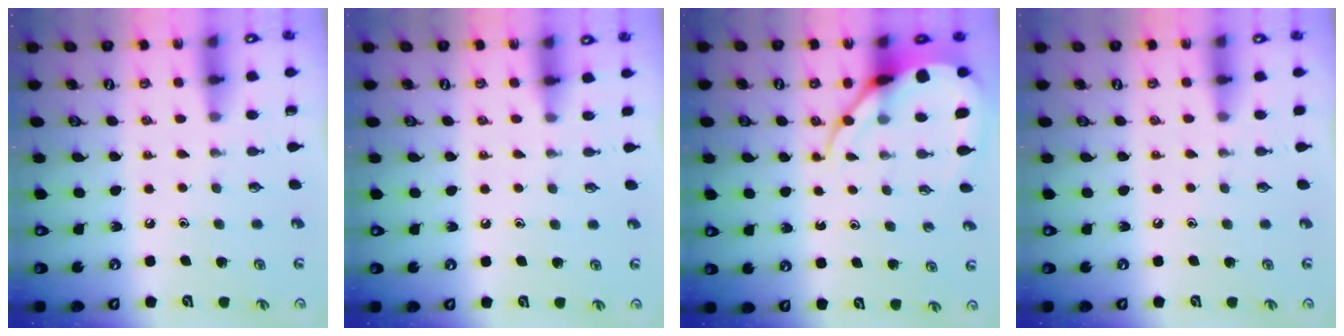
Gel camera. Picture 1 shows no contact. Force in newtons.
{"total": 3.0, "press": 2.9, "slide": 0.5}
{"total": 9.0, "press": 8.9, "slide": 0.9}
{"total": 2.8, "press": 2.7, "slide": 0.4}